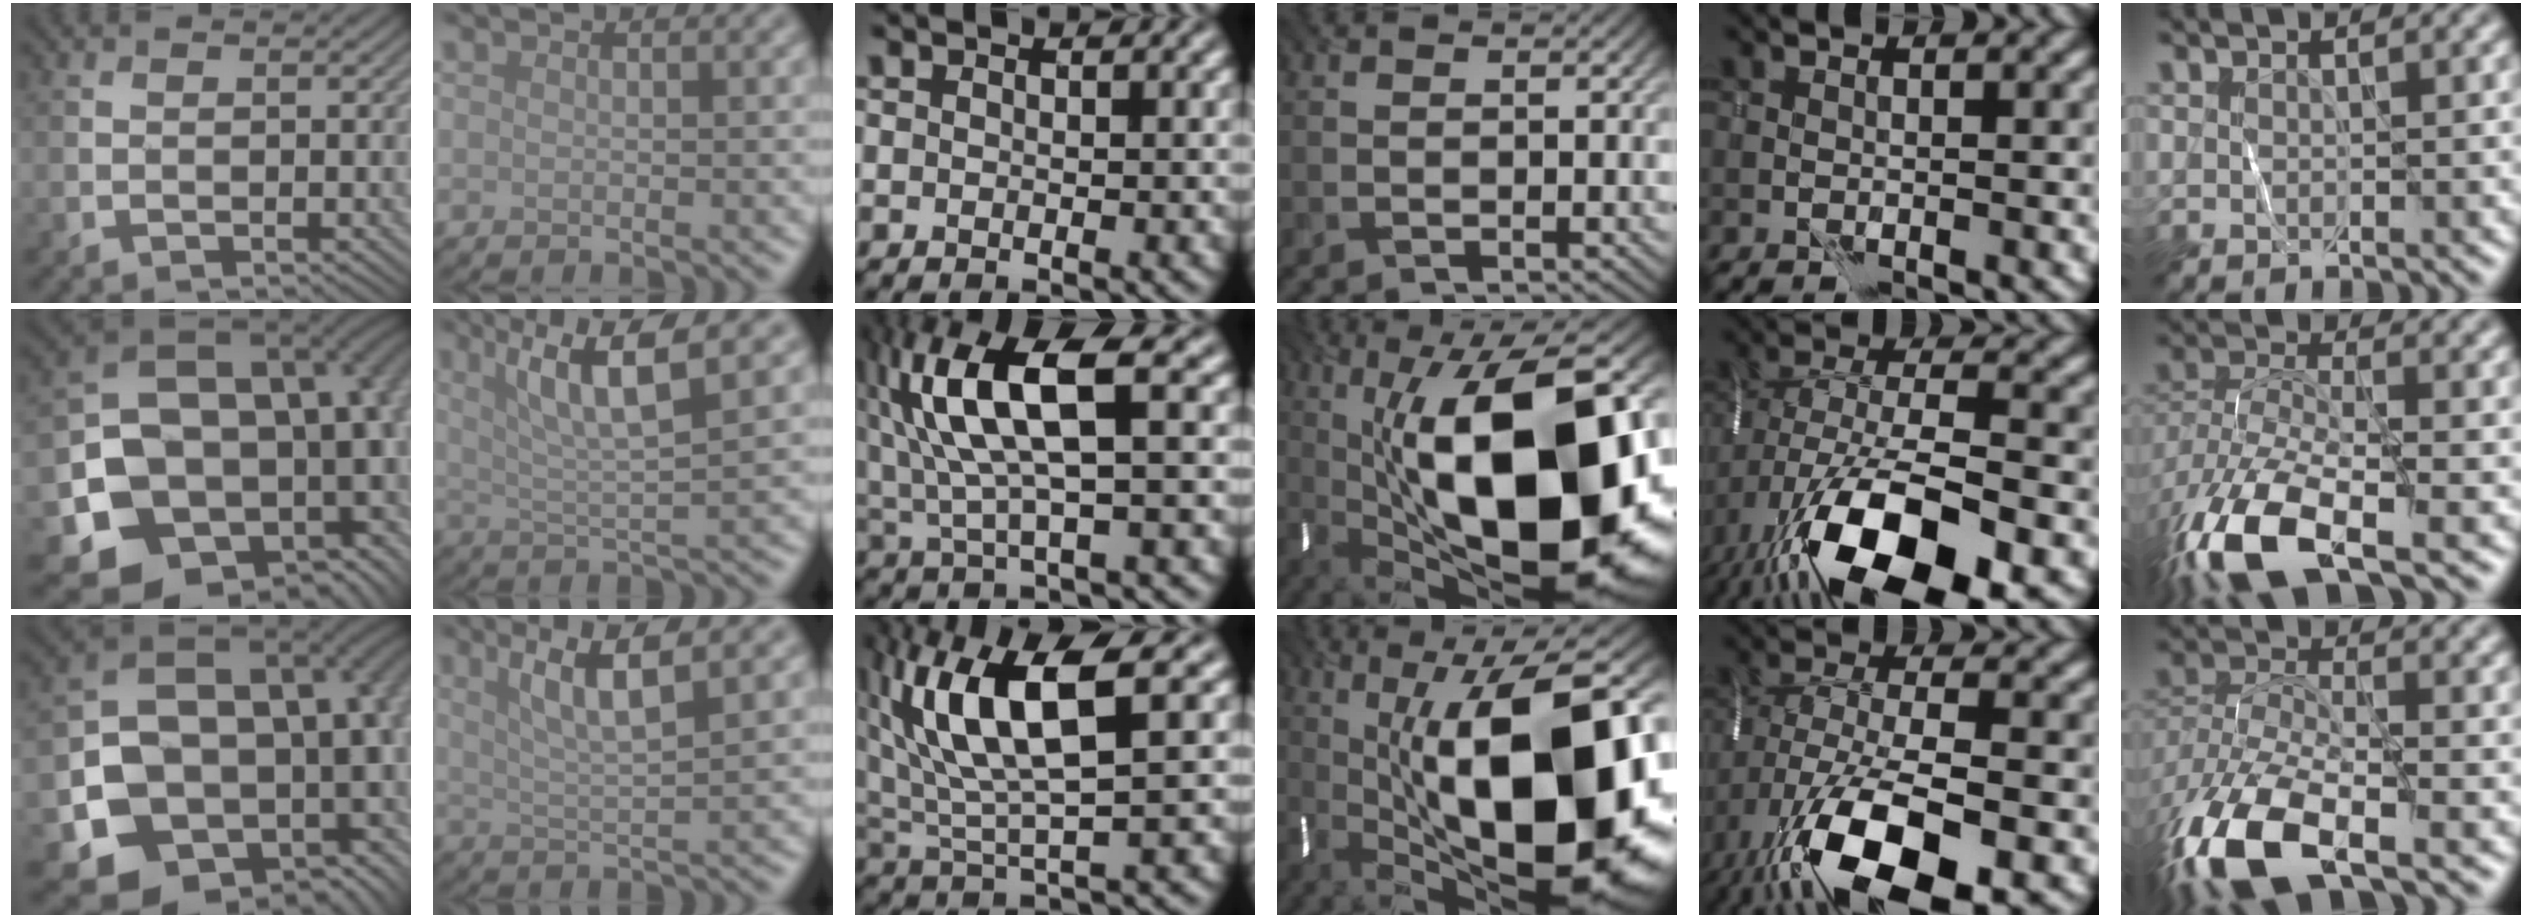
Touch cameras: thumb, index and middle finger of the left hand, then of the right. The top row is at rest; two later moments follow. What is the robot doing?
{"motion": "wrap", "object": "ribbon"}